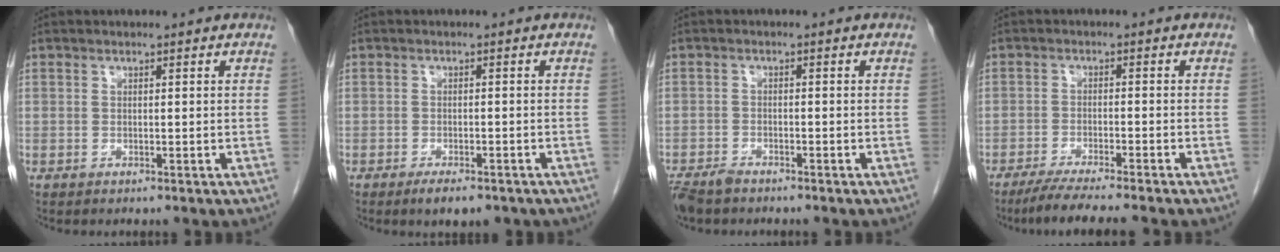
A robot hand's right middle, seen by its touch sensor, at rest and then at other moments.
{"total": 4.8, "force": [-3.5, 1.6, 2.8], "torque": [-0.035, -0.004, -0.045]}
{"total": 4.1, "force": [-3.5, 1.3, 1.7], "torque": [-0.033, -0.008, -0.062]}
{"total": 7.6, "force": [-6.4, -0.7, 4.0], "torque": [-0.052, -0.022, -0.104]}